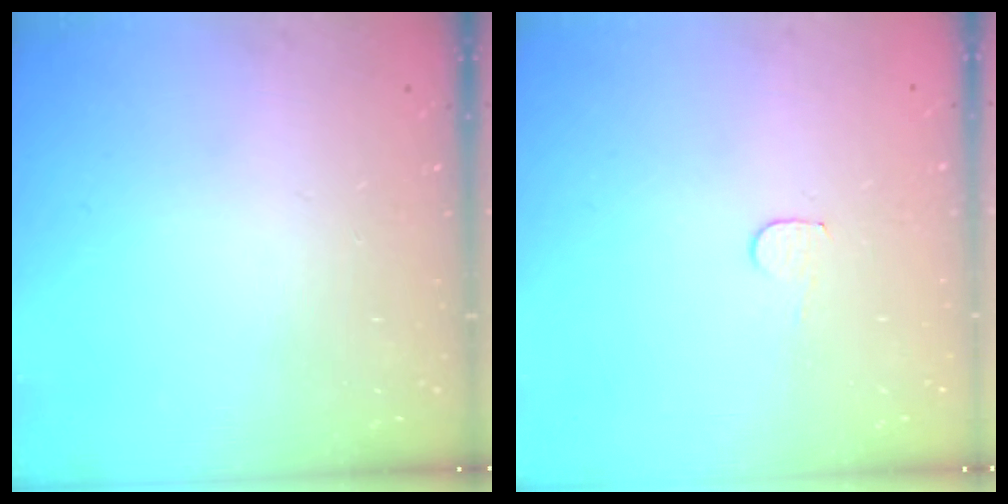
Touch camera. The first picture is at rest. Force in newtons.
{"total": 3.5, "press": 3.5, "slide": 0.3}